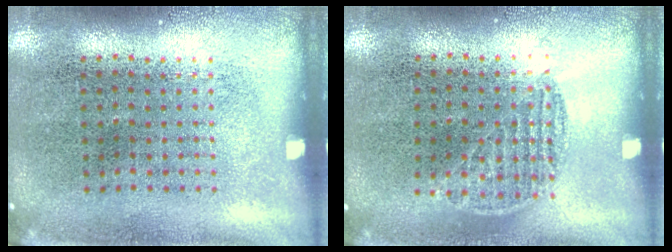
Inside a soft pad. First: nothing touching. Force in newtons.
{"total": 0.8, "press": 0.7, "slide": 0.4}